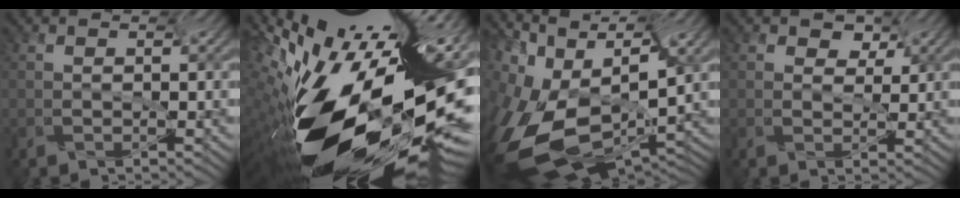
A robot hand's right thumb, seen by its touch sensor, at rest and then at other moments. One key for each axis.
{"total": 17.1, "fx": -5.4, "fy": 7.4, "fz": 14.5, "tx": -0.243, "ty": -0.050, "tz": -0.088}
{"total": 14.3, "fx": -6.0, "fy": 7.5, "fz": 10.6, "tx": -0.242, "ty": -0.025, "tz": -0.086}
{"total": 2.2, "fx": 0.4, "fy": 1.7, "fz": 1.3, "tx": -0.029, "ty": 0.005, "tz": 0.008}